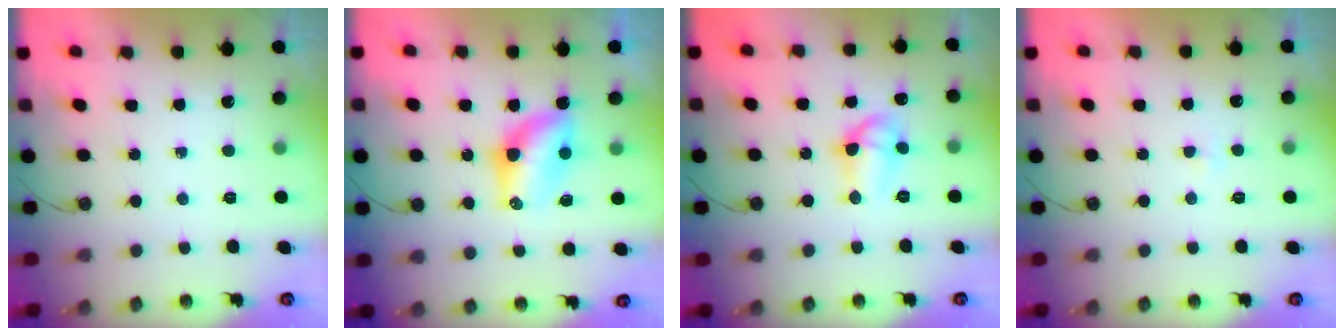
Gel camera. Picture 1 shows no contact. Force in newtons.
{"total": 9.3, "press": 8.2, "slide": 4.3}
{"total": 8.8, "press": 8.7, "slide": 1.5}
{"total": 2.1, "press": 1.6, "slide": 1.2}